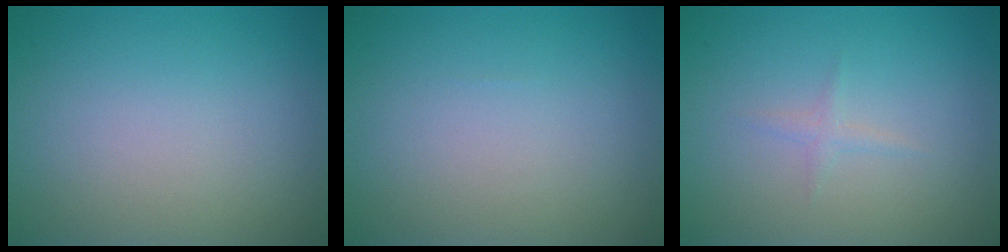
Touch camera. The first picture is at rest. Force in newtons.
{"total": 0.0}
{"total": 0.8, "press": 0.8, "slide": 0.1}